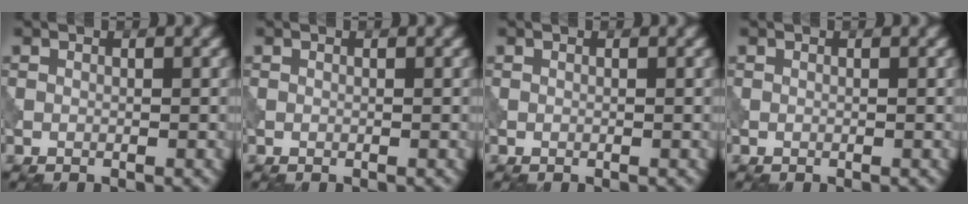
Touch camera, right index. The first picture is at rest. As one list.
[{"total": 0.0}, {"total": 0.0}, {"total": 0.0}]